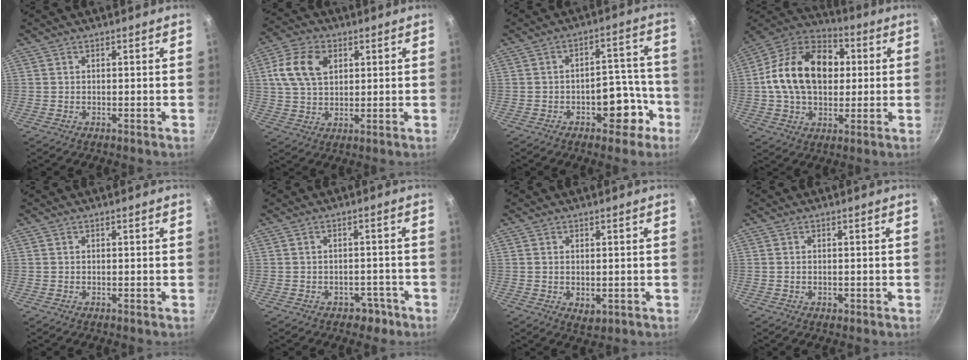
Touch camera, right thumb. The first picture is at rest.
{"total": 10.3, "force": [3.1, 7.0, 6.8], "torque": [-0.118, 0.008, 0.052]}
{"total": 9.0, "force": [-4.3, 5.3, 5.9], "torque": [-0.033, 0.056, -0.045]}
{"total": 20.7, "force": [2.2, 14.5, 14.6], "torque": [-0.218, 0.029, 0.021]}
{"total": 0.0}
{"total": 3.3, "force": [-2.0, 2.4, 1.0], "torque": [0.014, 0.031, -0.009]}
{"total": 2.8, "force": [-0.1, 1.9, 2.1], "torque": [-0.029, -0.010, 0.001]}
{"total": 0.8, "force": [-0.2, 0.5, 0.5], "torque": [-0.005, 0.000, -0.005]}